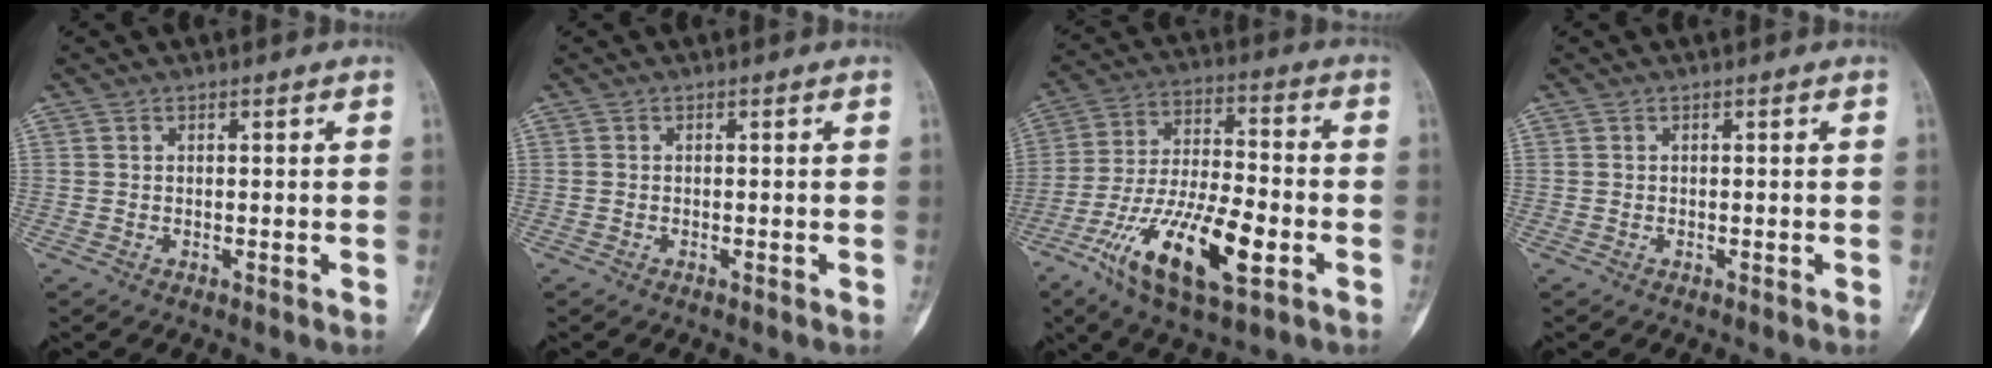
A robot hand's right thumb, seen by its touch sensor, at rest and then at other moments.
{"total": 0.0}
{"total": 19.1, "force": [-7.7, 7.0, 16.0], "torque": [-0.301, 0.022, -0.132]}
{"total": 0.0}